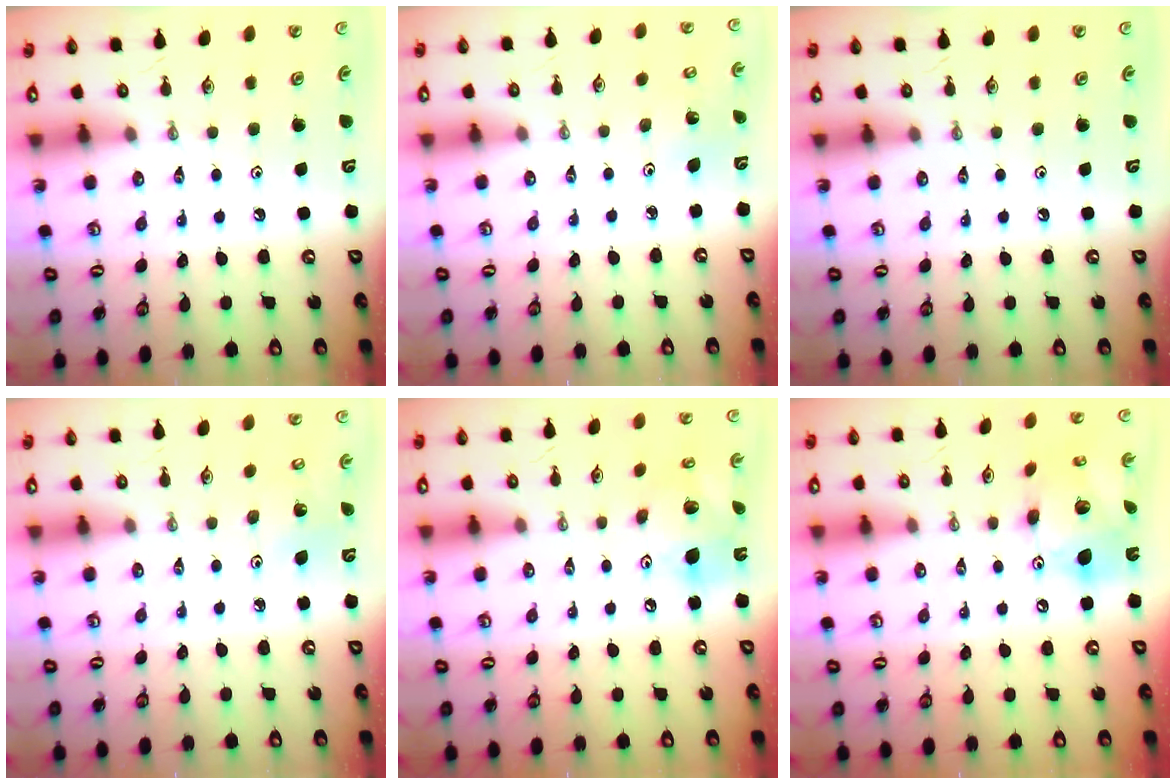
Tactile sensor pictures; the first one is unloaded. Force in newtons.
{"total": 1.8, "press": 1.8, "slide": 0.1}
{"total": 0.0}
{"total": 4.1, "press": 4.1, "slide": 0.2}
{"total": 15.1, "press": 14.9, "slide": 2.6}
{"total": 15.6, "press": 15.5, "slide": 1.6}